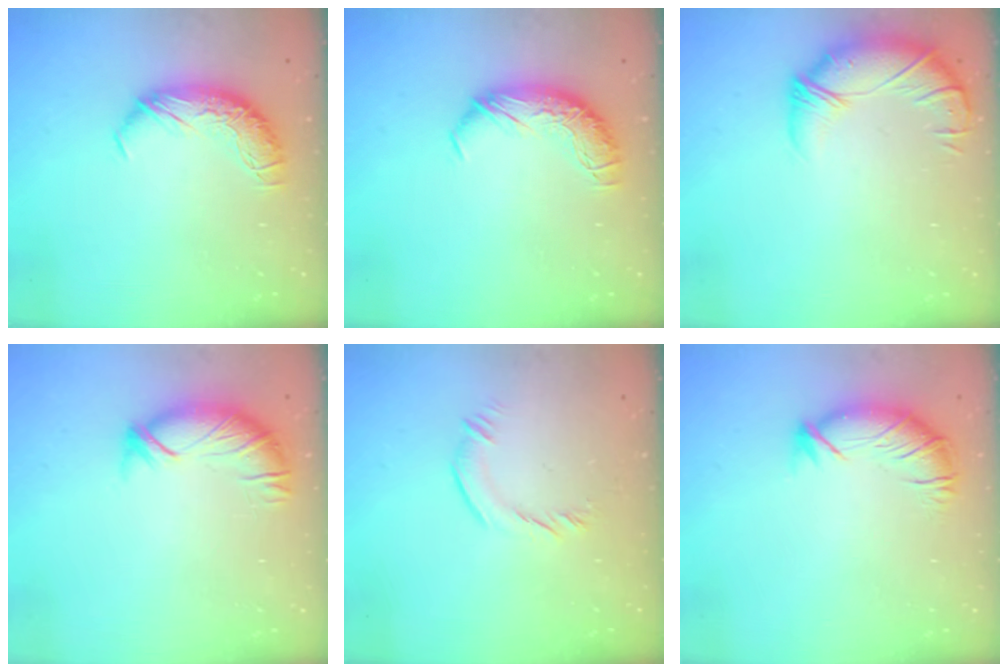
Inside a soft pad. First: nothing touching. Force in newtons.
{"total": 0.0}
{"total": 3.7, "press": 2.8, "slide": 2.5}
{"total": 3.5, "press": 3.2, "slide": 1.3}
{"total": 4.3, "press": 4.2, "slide": 0.6}
{"total": 2.8, "press": 2.0, "slide": 1.9}